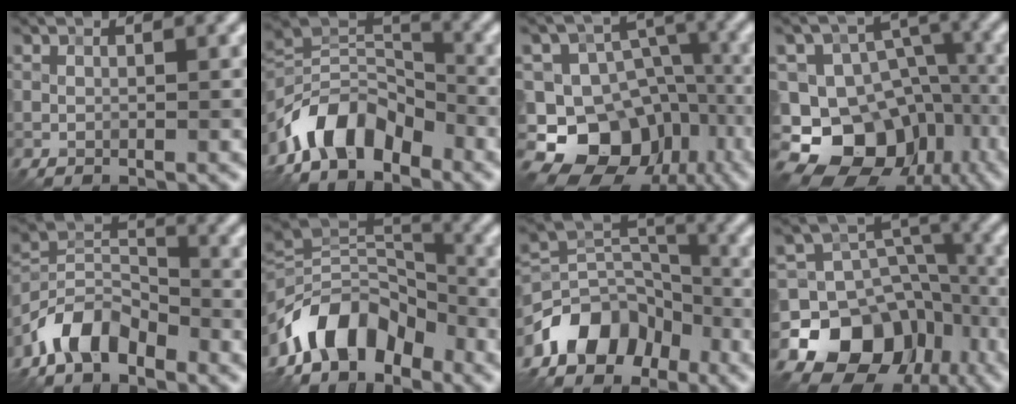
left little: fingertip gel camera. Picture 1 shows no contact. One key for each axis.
{"total": 7.1, "fx": -4.8, "fy": 3.8, "fz": 3.5, "tx": -0.044, "ty": 0.004, "tz": -0.100}
{"total": 13.8, "fx": -6.5, "fy": 11.3, "fz": 4.8, "tx": -0.086, "ty": 0.003, "tz": -0.121}
{"total": 15.4, "fx": -7.4, "fy": 12.3, "fz": 5.5, "tx": -0.102, "ty": -0.009, "tz": -0.126}
{"total": 5.5, "fx": -3.9, "fy": 2.7, "fz": 2.7, "tx": -0.046, "ty": 0.009, "tz": -0.087}
{"total": 8.2, "fx": -5.2, "fy": 4.7, "fz": 4.2, "tx": -0.046, "ty": 0.006, "tz": -0.101}
{"total": 7.4, "fx": -4.5, "fy": 5.1, "fz": 3.0, "tx": -0.032, "ty": -0.003, "tz": -0.096}
{"total": 12.5, "fx": -5.6, "fy": 10.2, "fz": 4.6, "tx": -0.089, "ty": 0.012, "tz": -0.112}